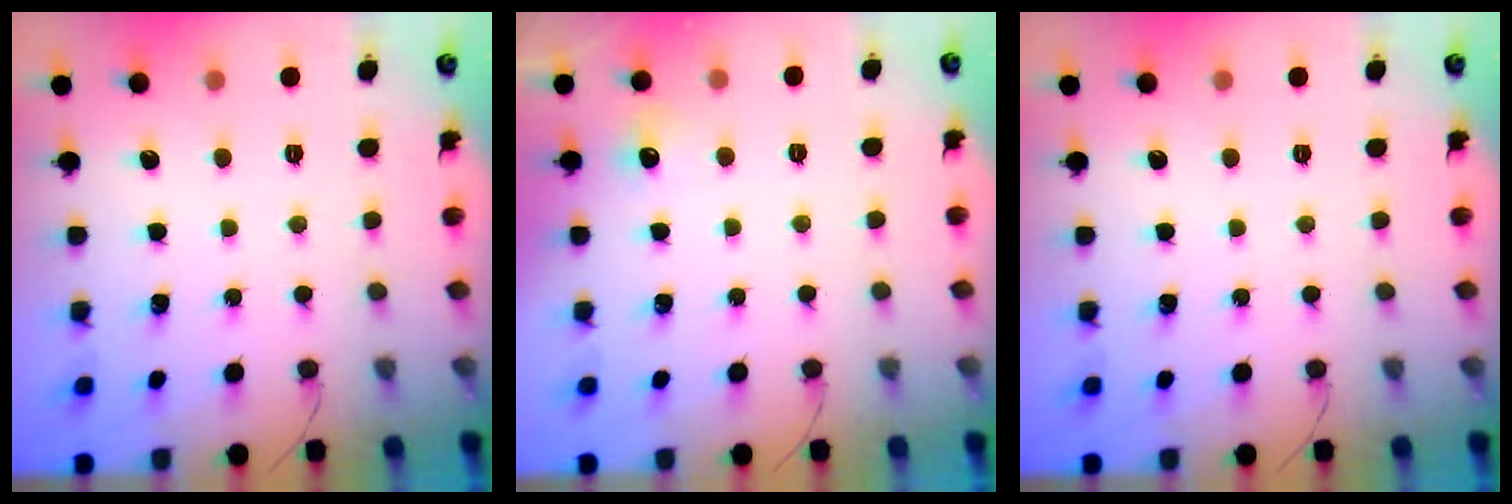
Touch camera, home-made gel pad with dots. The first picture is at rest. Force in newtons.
{"total": 5.4, "press": 5.1, "slide": 1.7}
{"total": 0.0}